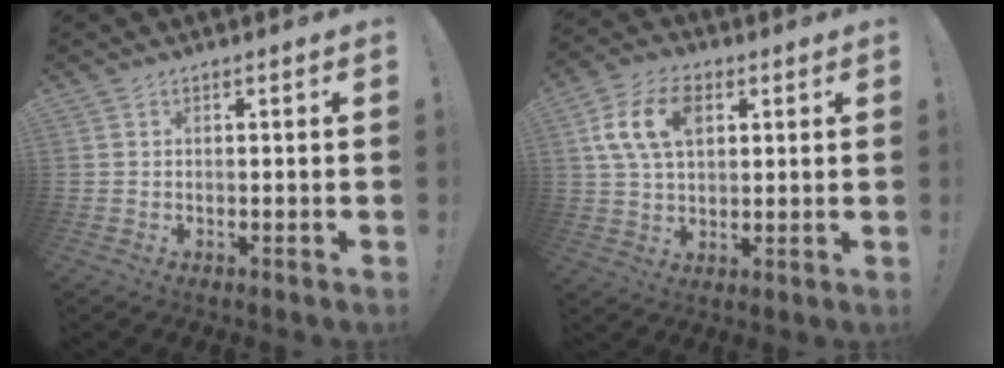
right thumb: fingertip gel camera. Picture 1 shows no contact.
{"total": 13.4, "force": [4.2, 8.9, 9.1], "torque": [-0.167, 0.006, 0.081]}